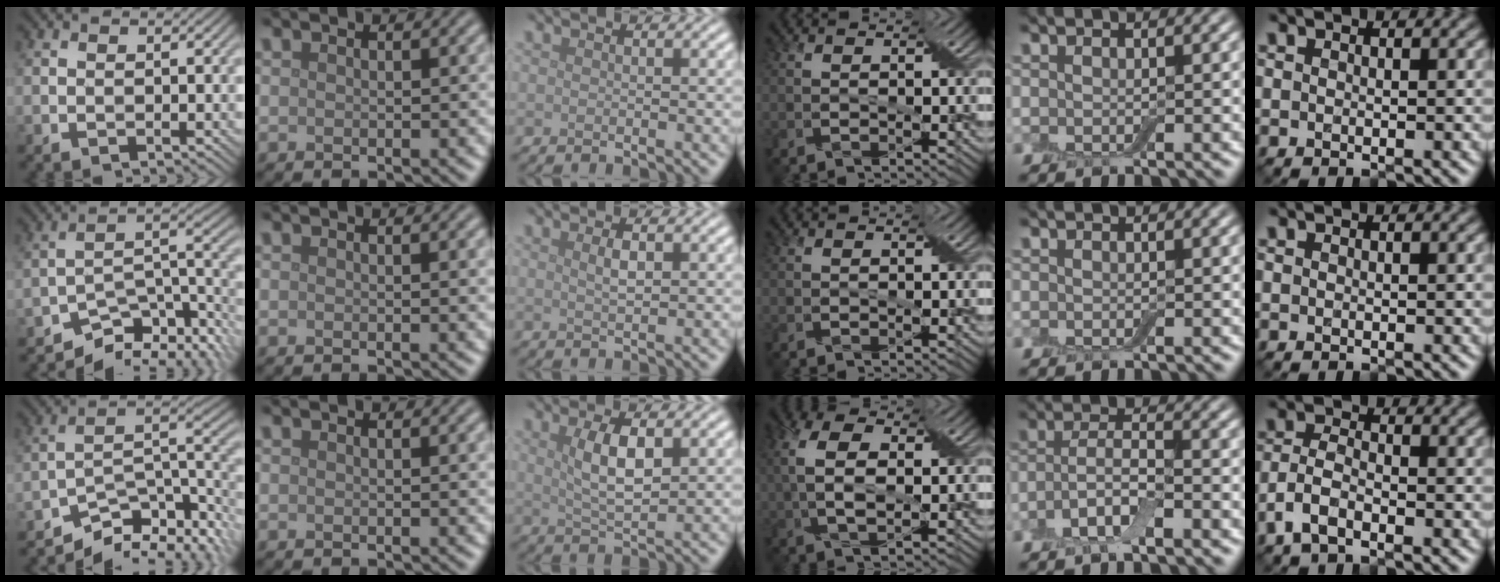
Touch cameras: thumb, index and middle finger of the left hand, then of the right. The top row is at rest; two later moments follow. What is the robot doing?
{"motion": "wrap", "object": "bandage"}